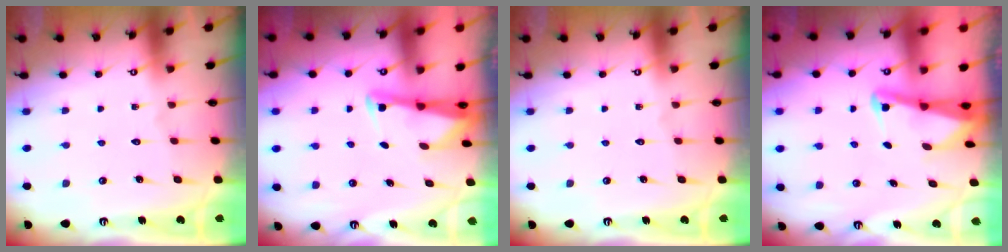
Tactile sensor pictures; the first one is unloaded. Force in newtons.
{"total": 2.7, "press": 2.6, "slide": 0.3}
{"total": 0.0}
{"total": 2.5, "press": 2.5, "slide": 0.4}